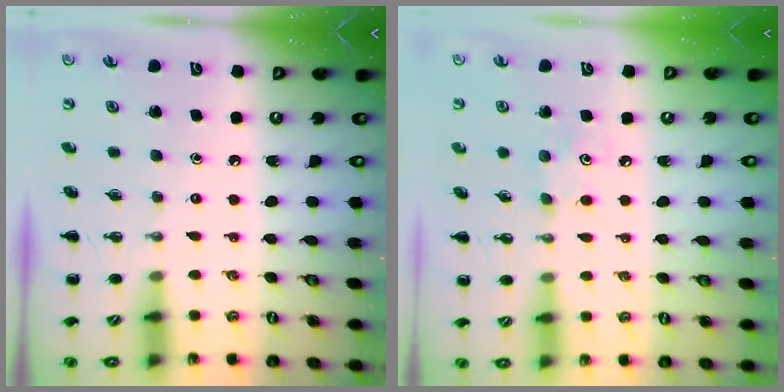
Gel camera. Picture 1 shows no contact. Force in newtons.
{"total": 3.6, "press": 3.5, "slide": 1.0}